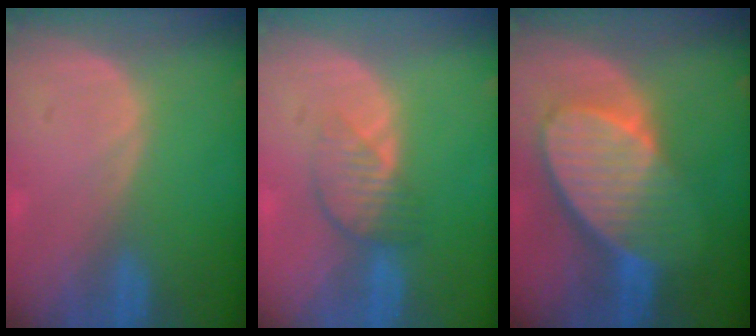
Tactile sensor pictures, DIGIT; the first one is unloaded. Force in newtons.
{"total": 4.2, "press": 3.7, "slide": 1.8}
{"total": 10.0, "press": 8.7, "slide": 4.8}